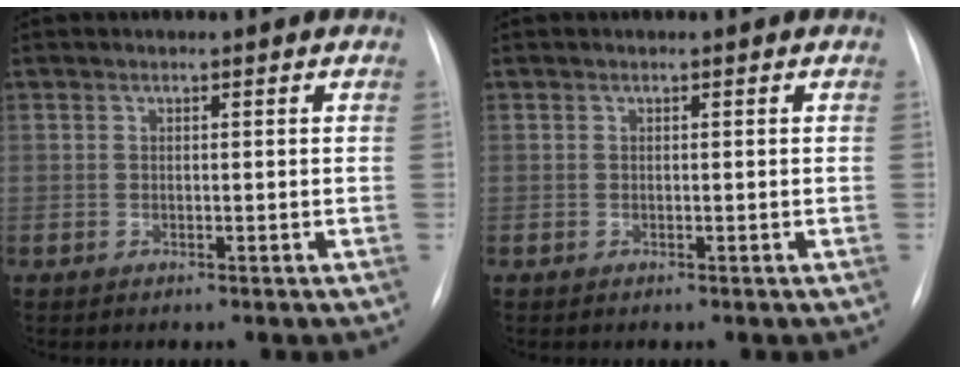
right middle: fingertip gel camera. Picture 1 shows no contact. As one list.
[{"total": 0.0}]